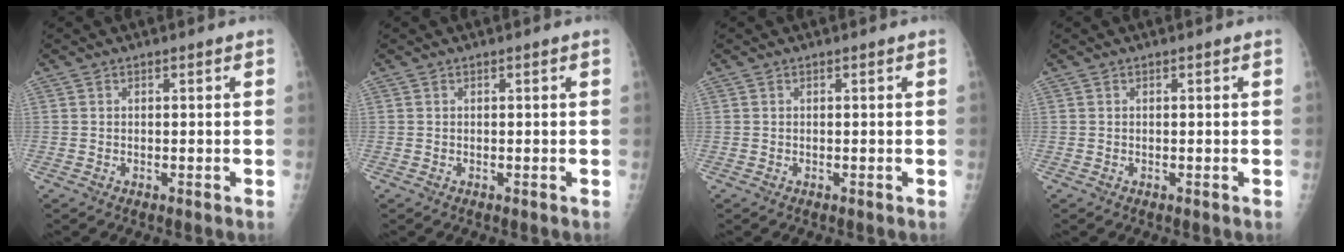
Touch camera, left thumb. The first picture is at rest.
{"total": 0.0}
{"total": 0.0}
{"total": 0.0}